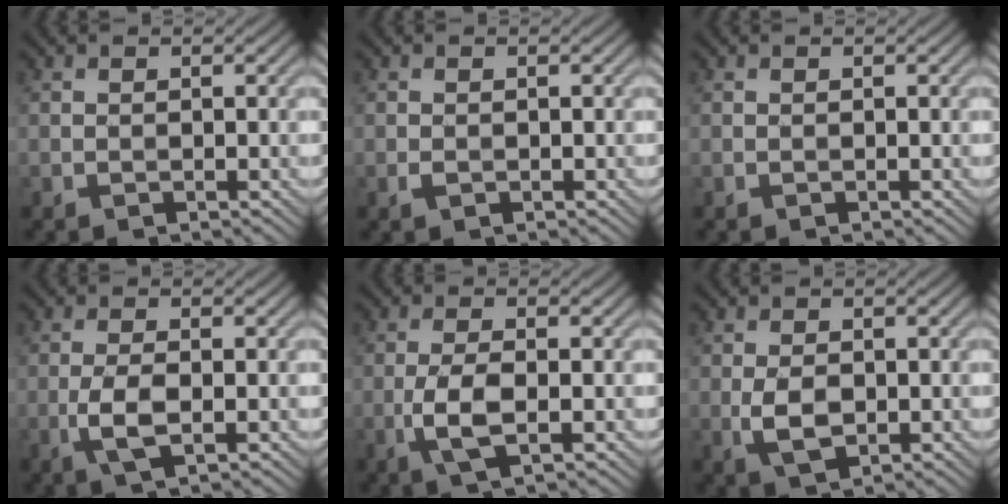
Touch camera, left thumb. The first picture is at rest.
{"total": 0.7, "force": [-0.2, 0.5, 0.4], "torque": [-0.008, -0.002, -0.004]}
{"total": 0.0}
{"total": 3.7, "force": [-1.0, 1.4, 3.3], "torque": [-0.077, -0.004, -0.023]}
{"total": 4.4, "force": [-1.2, 1.6, 4.0], "torque": [-0.092, -0.004, -0.029]}
{"total": 3.7, "force": [-0.5, 2.2, 2.9], "torque": [-0.065, -0.006, -0.007]}